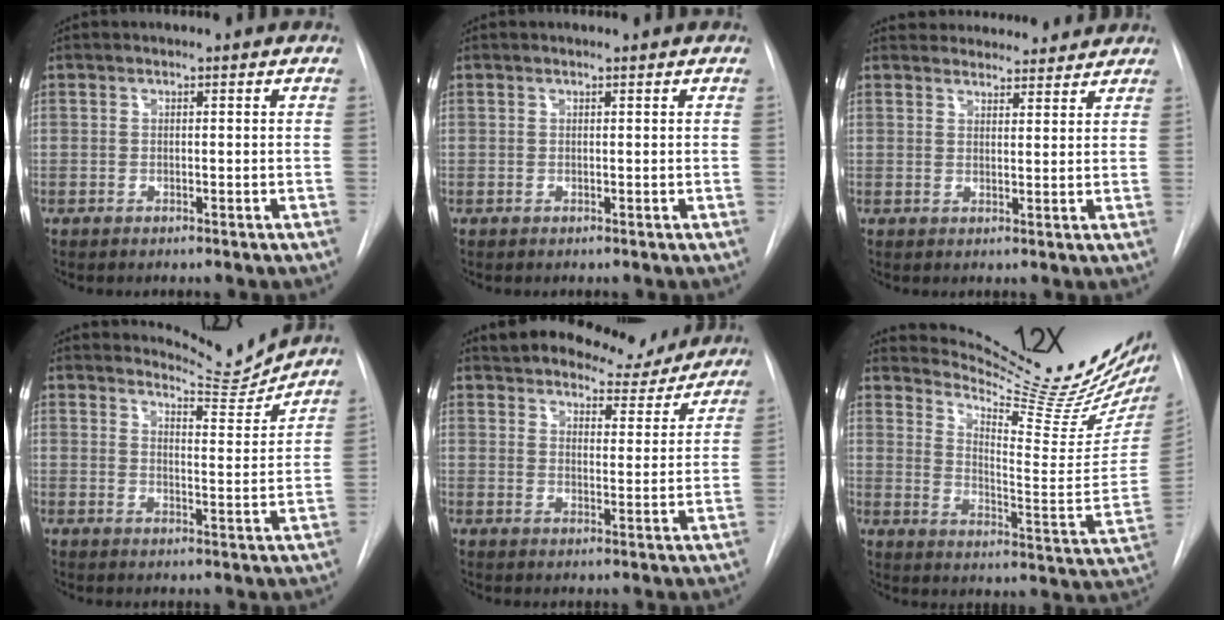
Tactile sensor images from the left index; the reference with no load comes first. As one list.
[{"total": 0.0}, {"total": 10.3, "force": [9.9, 2.6, 1.6], "torque": [-0.007, 0.020, 0.126]}, {"total": 5.7, "force": [5.6, -0.7, -1.2], "torque": [0.007, -0.034, 0.081]}, {"total": 9.0, "force": [8.4, 2.8, 1.7], "torque": [-0.014, -0.006, 0.111]}, {"total": 22.9, "force": [20.7, 2.8, 9.6], "torque": [-0.137, -0.108, 0.266]}]